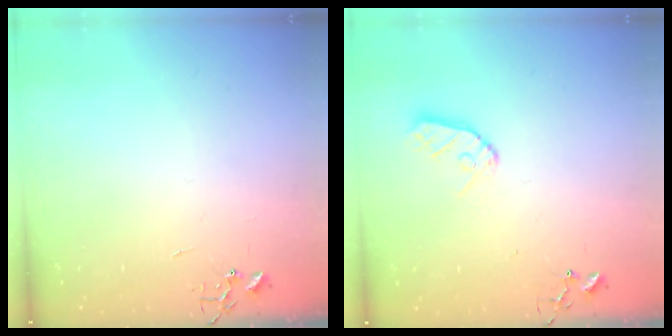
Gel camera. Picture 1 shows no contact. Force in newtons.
{"total": 9.0, "press": 8.9, "slide": 0.8}